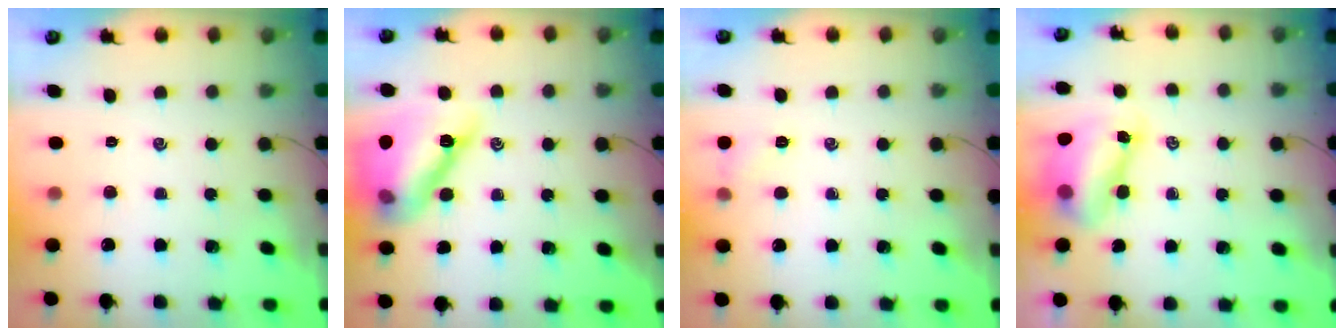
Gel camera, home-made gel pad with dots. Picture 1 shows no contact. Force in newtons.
{"total": 15.4, "press": 14.9, "slide": 3.6}
{"total": 5.3, "press": 5.2, "slide": 1.2}
{"total": 7.9, "press": 7.7, "slide": 1.6}